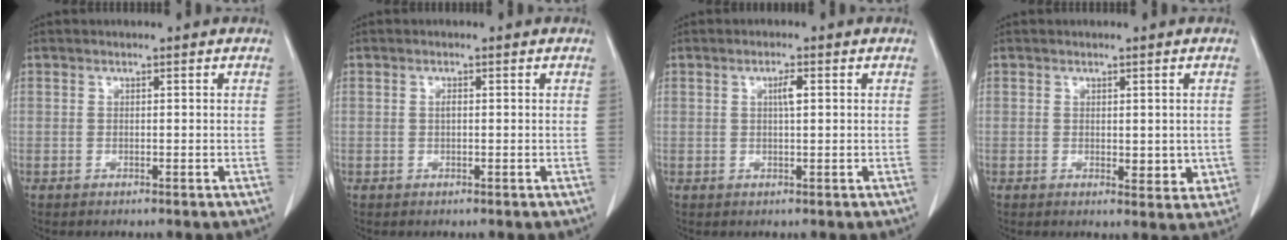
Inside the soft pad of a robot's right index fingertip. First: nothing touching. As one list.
[{"total": 0.7, "force": [0.1, 0.2, 0.6], "torque": [-0.013, 0.001, 0.002]}, {"total": 1.9, "force": [0.5, 0.3, 1.8], "torque": [-0.033, 0.003, 0.009]}, {"total": 3.6, "force": [-0.2, 1.9, 3.0], "torque": [-0.026, -0.007, 0.003]}]